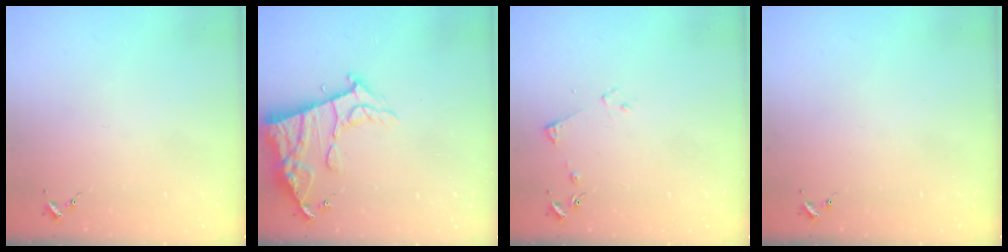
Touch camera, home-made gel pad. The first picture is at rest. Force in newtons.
{"total": 14.9, "press": 14.8, "slide": 1.4}
{"total": 4.5, "press": 4.5, "slide": 0.6}
{"total": 0.0}